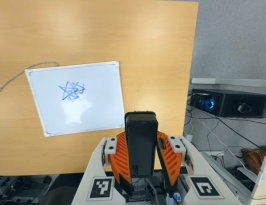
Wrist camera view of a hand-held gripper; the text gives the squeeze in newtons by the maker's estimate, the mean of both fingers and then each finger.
{"total": 9.8, "left": 8.2, "right": 11.5}